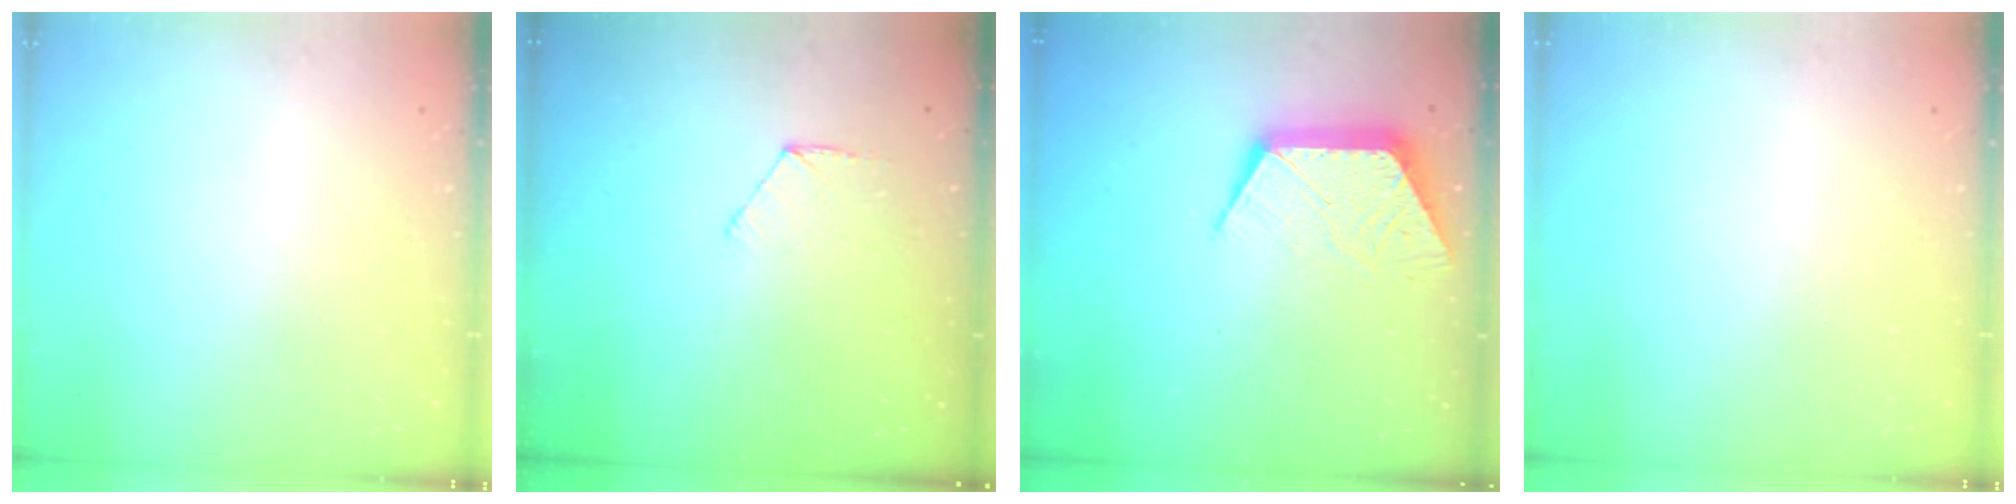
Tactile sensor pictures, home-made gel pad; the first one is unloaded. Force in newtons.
{"total": 4.2, "press": 4.2, "slide": 0.5}
{"total": 10.6, "press": 10.6, "slide": 0.6}
{"total": 0.0}